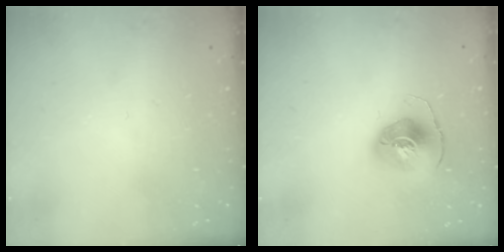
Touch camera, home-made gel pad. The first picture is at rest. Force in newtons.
{"total": 8.1, "press": 8.1, "slide": 0.1}